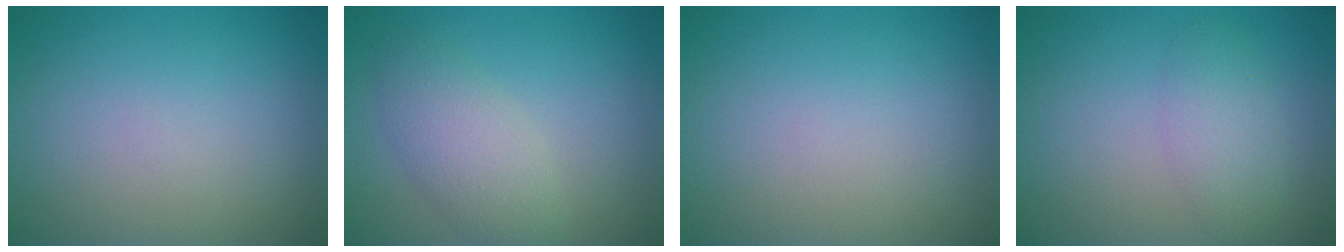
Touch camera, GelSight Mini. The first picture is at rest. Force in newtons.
{"total": 3.7, "press": 3.7, "slide": 0.1}
{"total": 0.0}
{"total": 2.5, "press": 2.5, "slide": 0.1}